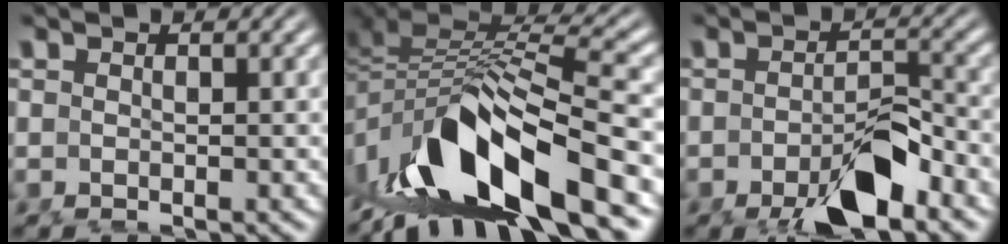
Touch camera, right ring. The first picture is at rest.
{"total": 13.6, "force": [-3.9, 7.4, 10.8], "torque": [-0.205, -0.030, -0.045]}
{"total": 5.2, "force": [-3.1, 1.5, 3.9], "torque": [-0.048, -0.011, -0.048]}